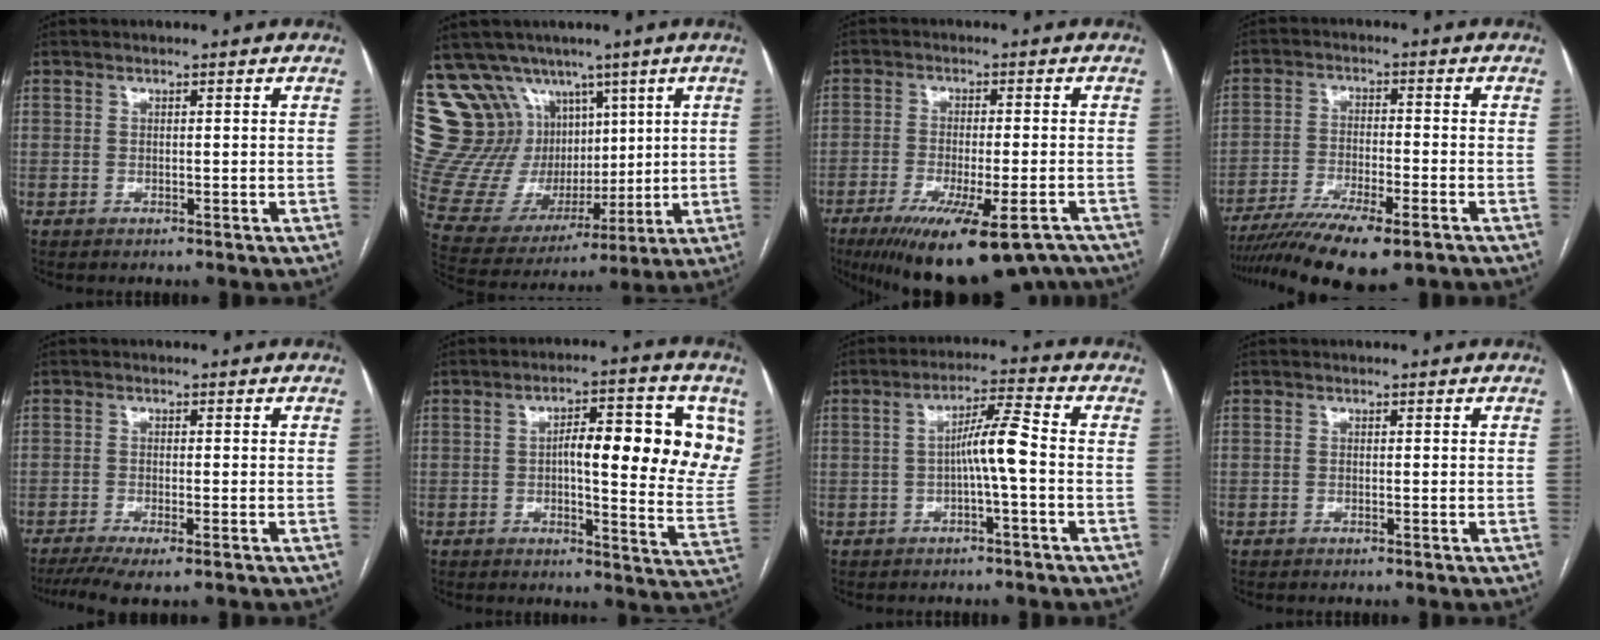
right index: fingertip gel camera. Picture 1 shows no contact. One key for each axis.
{"total": 18.2, "fx": 10.2, "fy": 13.8, "fz": 6.2, "tx": -0.130, "ty": 0.067, "tz": 0.216}
{"total": 19.9, "fx": -15.5, "fy": 3.7, "fz": 12.0, "tx": -0.145, "ty": -0.027, "tz": -0.215}
{"total": 14.3, "fx": -10.7, "fy": 2.4, "fz": 9.2, "tx": -0.161, "ty": -0.030, "tz": -0.174}
{"total": 6.3, "fx": -4.4, "fy": 0.8, "fz": 4.4, "tx": -0.074, "ty": -0.012, "tz": -0.073}
{"total": 16.4, "fx": 4.3, "fy": 3.8, "fz": 15.3, "tx": -0.182, "ty": 0.014, "tz": 0.053}
{"total": 5.9, "fx": -1.0, "fy": -0.1, "fz": 5.9, "tx": -0.102, "ty": 0.017, "tz": -0.016}
{"total": 0.0}